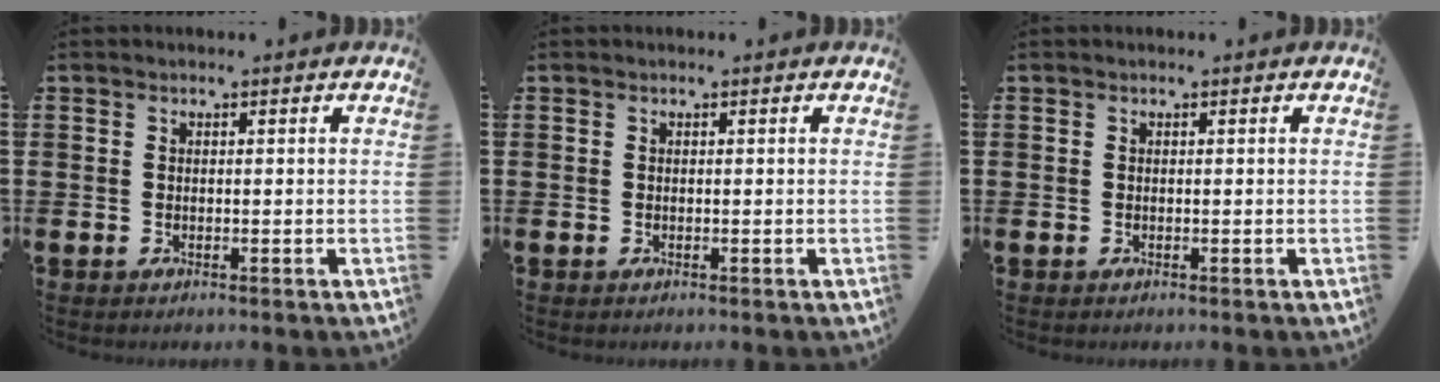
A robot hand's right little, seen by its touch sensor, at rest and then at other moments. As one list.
[{"total": 0.0}, {"total": 0.0}]